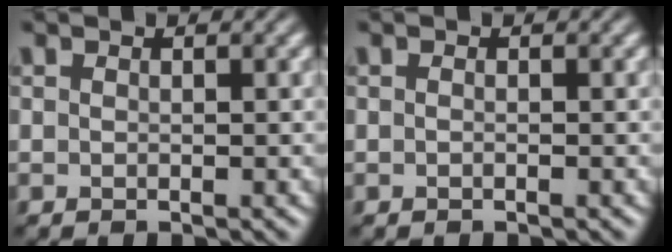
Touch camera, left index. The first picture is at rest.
{"total": 0.0}